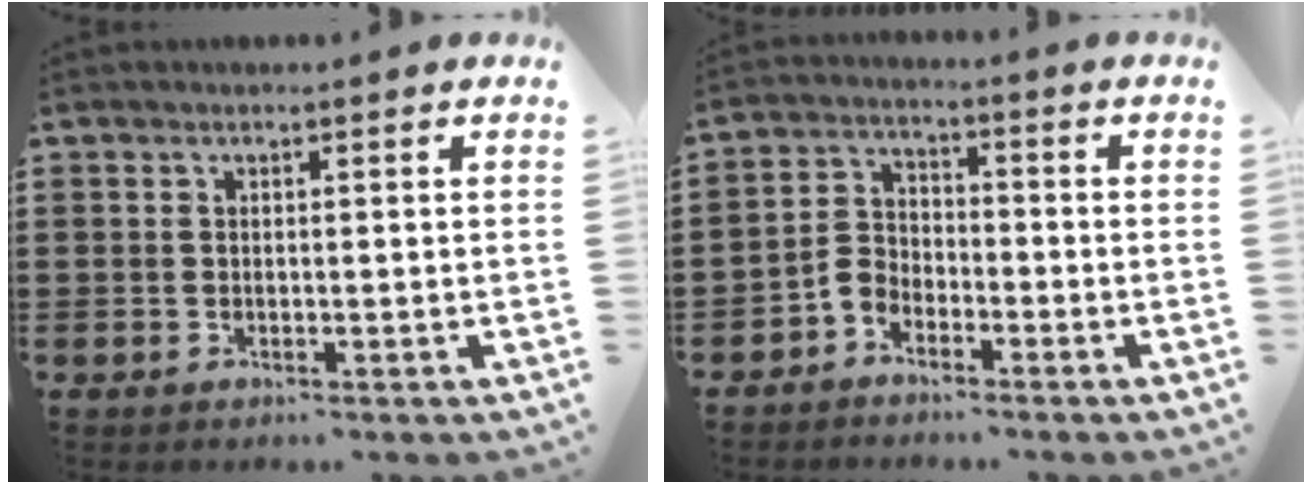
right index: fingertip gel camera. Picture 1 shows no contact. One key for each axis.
{"total": 3.5, "fx": -2.7, "fy": 2.1, "fz": 0.9, "tx": -0.032, "ty": 0.009, "tz": -0.057}